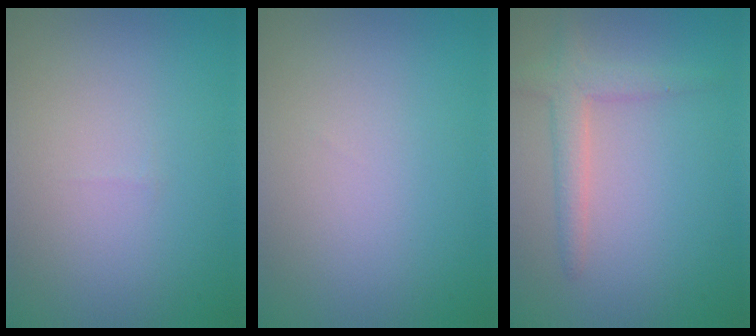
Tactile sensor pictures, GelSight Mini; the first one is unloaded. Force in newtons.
{"total": 0.0}
{"total": 2.7, "press": 2.7, "slide": 0.2}